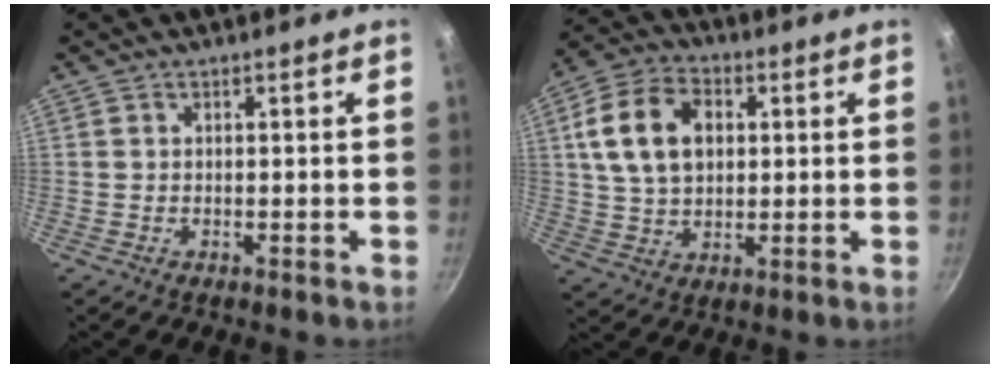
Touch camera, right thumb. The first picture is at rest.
{"total": 13.7, "force": [3.0, 9.5, 9.4], "torque": [-0.155, 0.009, 0.047]}